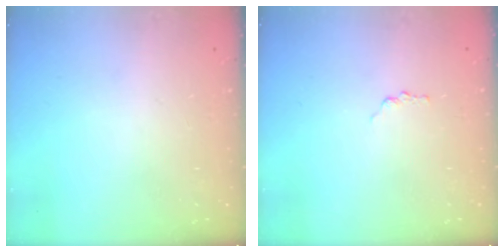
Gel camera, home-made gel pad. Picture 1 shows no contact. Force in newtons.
{"total": 1.2, "press": 1.2, "slide": 0.2}